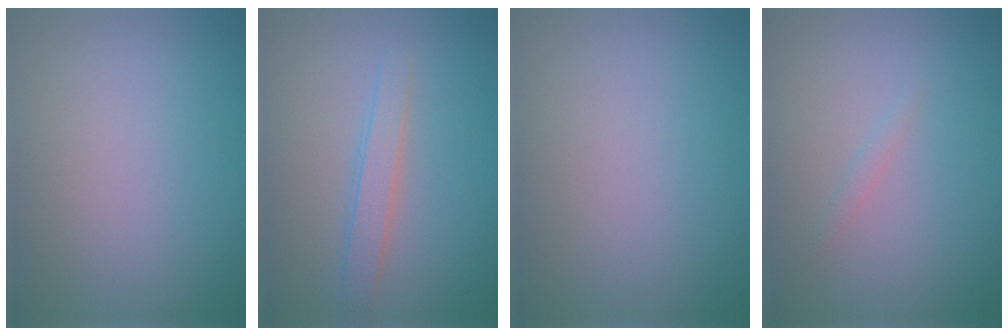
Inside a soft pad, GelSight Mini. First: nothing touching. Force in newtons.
{"total": 2.1, "press": 2.1, "slide": 0.0}
{"total": 0.0}
{"total": 0.7, "press": 0.7, "slide": 0.1}